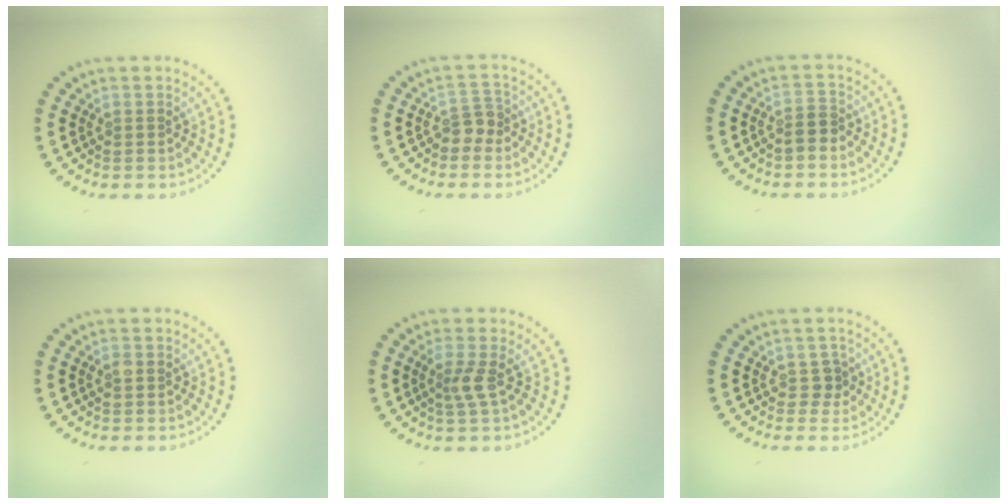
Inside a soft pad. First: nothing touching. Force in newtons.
{"total": 1.8, "press": 1.4, "slide": 1.1}
{"total": 1.7, "press": 1.4, "slide": 0.8}
{"total": 0.9, "press": 0.9, "slide": 0.1}
{"total": 1.9, "press": 1.4, "slide": 1.3}
{"total": 1.3, "press": 1.0, "slide": 0.8}